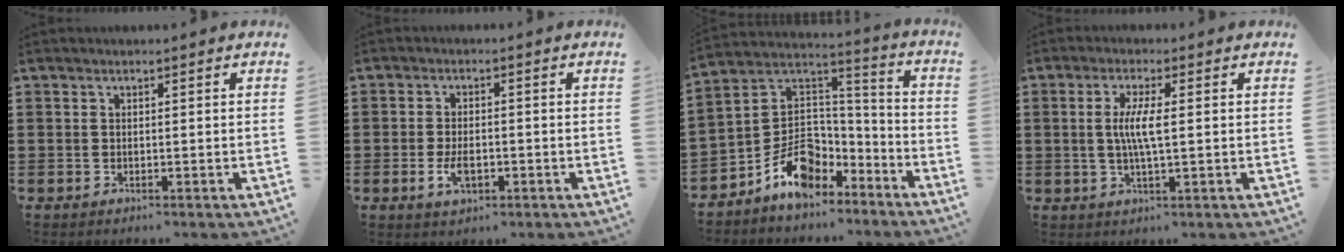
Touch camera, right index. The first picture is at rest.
{"total": 3.6, "force": [-1.1, 1.9, 2.9], "torque": [-0.057, 0.002, -0.019]}
{"total": 10.8, "force": [-6.4, 7.3, 4.6], "torque": [-0.091, 0.019, -0.115]}
{"total": 4.6, "force": [0.2, 0.6, 4.6], "torque": [-0.091, -0.006, -0.002]}